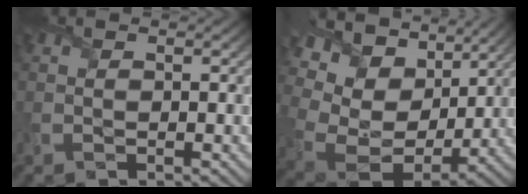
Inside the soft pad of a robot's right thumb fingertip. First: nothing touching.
{"total": 15.7, "force": [6.5, 11.0, 9.2], "torque": [-0.222, 0.007, 0.131]}